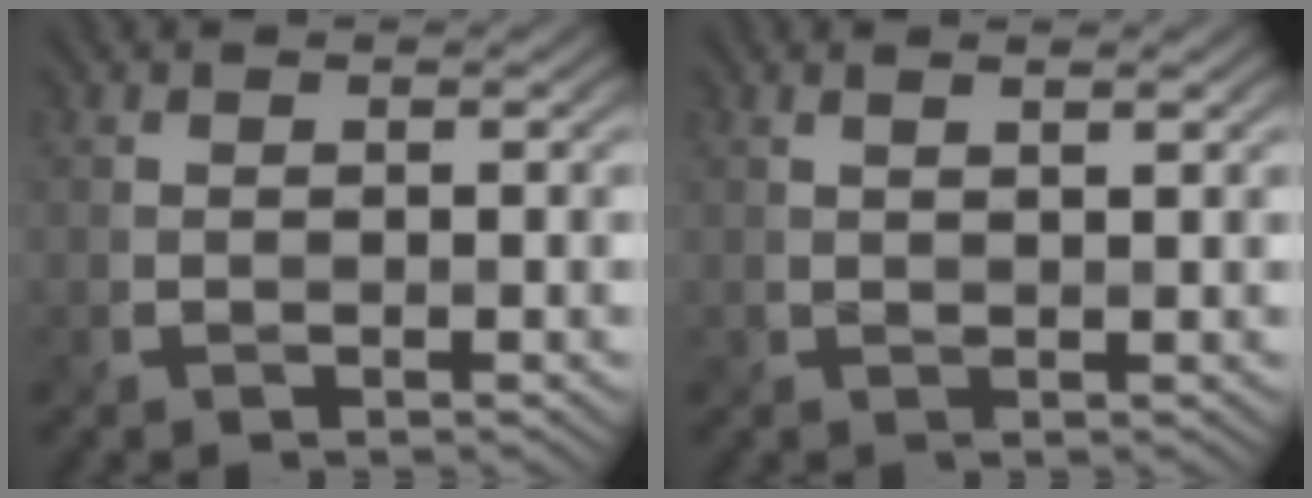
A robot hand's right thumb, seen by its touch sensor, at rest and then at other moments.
{"total": 1.4, "force": [1.1, 0.0, 0.9], "torque": [-0.011, 0.003, 0.015]}